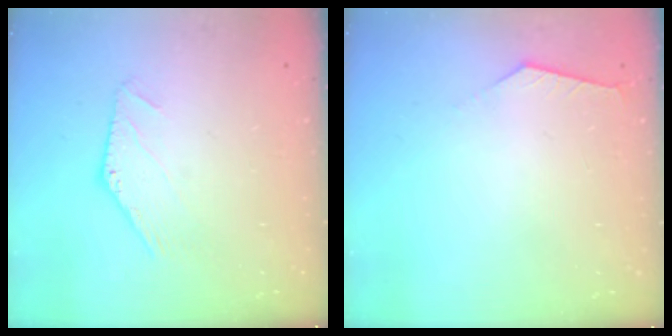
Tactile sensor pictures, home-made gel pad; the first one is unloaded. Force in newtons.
{"total": 2.9, "press": 2.9, "slide": 0.5}